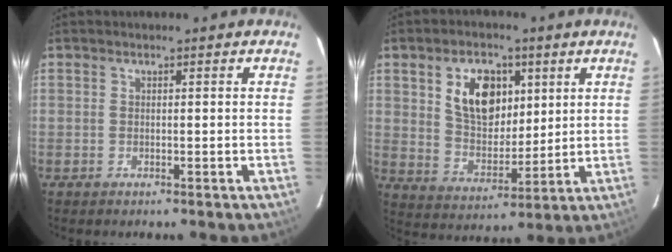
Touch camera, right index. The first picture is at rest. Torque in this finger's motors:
{"motor_torque": [0.44, 0.25, 0.36, 0.09]}